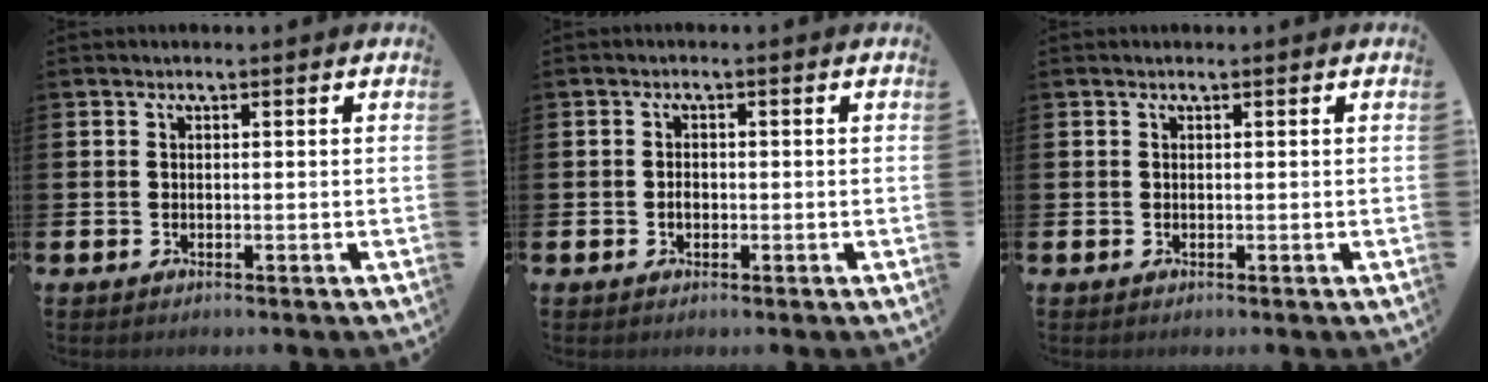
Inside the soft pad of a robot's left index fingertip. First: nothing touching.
{"total": 1.2, "force": [-0.3, 0.9, 0.7], "torque": [0.000, 0.000, -0.010]}
{"total": 0.0}